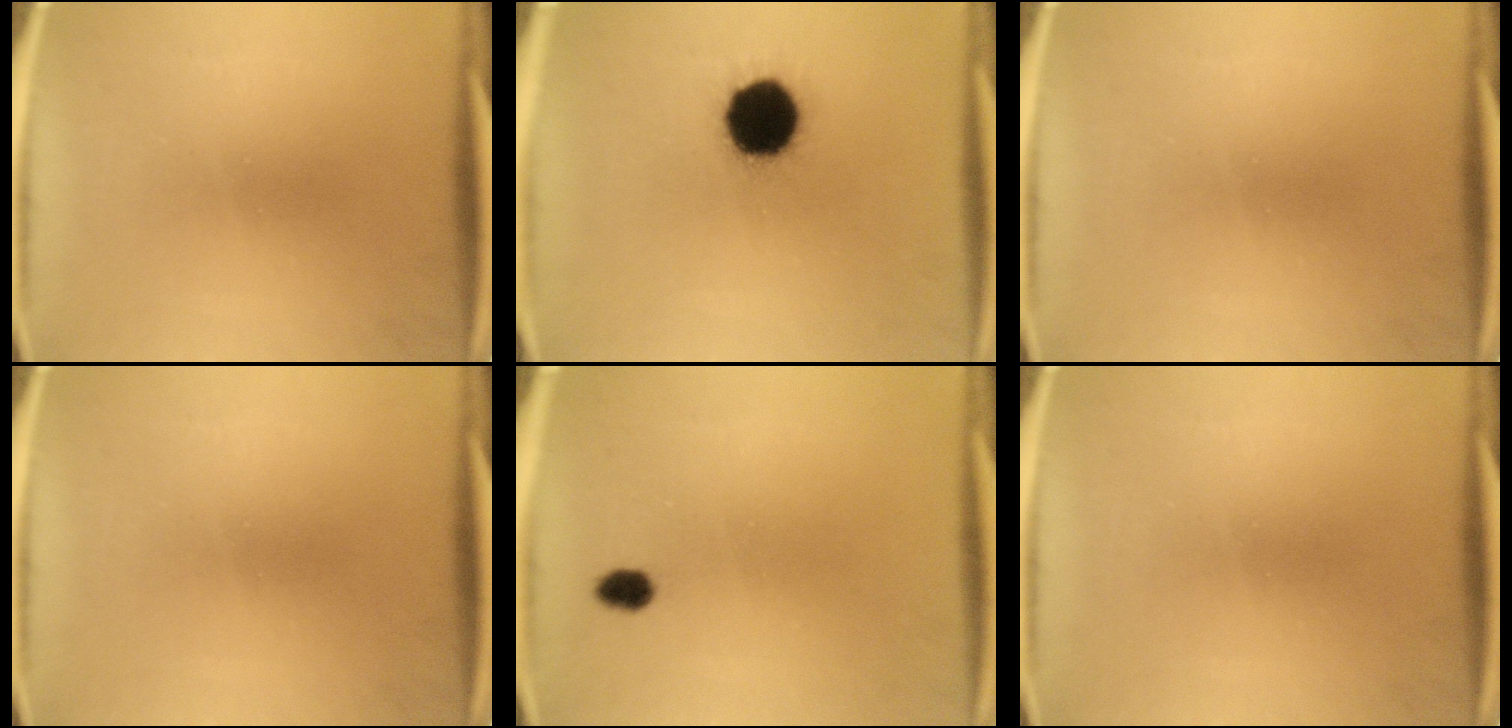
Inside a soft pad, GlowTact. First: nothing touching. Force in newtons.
{"total": 16.9}
{"total": 0.0}
{"total": 0.0}
{"total": 2.3}
{"total": 0.0}